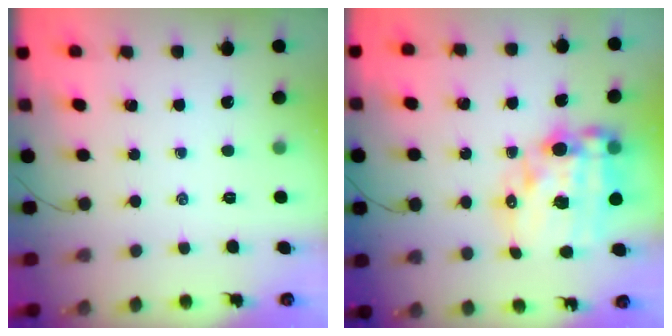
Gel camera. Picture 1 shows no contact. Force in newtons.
{"total": 20.5, "press": 20.1, "slide": 4.4}